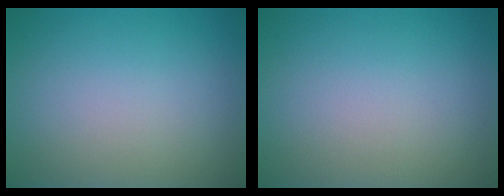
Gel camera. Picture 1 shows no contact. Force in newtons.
{"total": 0.0}